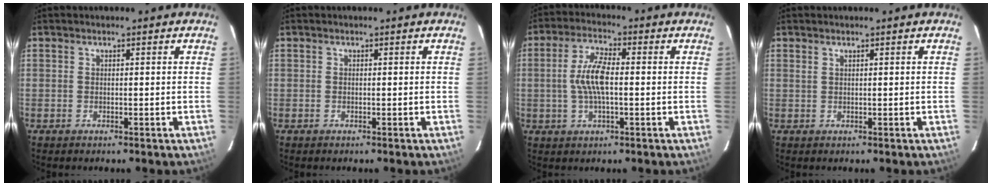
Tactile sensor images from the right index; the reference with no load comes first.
{"total": 0.0}
{"total": 7.6, "force": [-0.2, 2.6, 7.1], "torque": [-0.143, 0.008, -0.004]}
{"total": 0.5, "force": [0.4, -0.1, 0.3], "torque": [-0.007, -0.001, 0.008]}